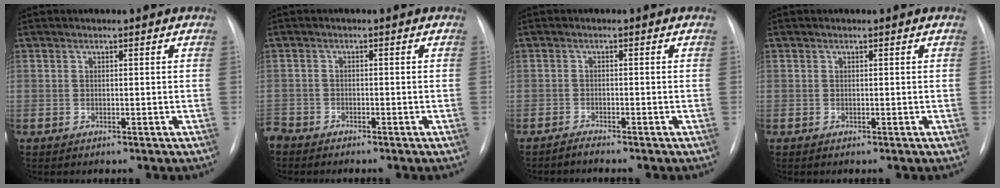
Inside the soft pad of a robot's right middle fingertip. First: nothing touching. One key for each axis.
{"total": 3.1, "fx": -2.9, "fy": 1.0, "fz": 0.3, "tx": -0.005, "ty": -0.006, "tz": -0.056}
{"total": 1.2, "fx": -1.1, "fy": -0.2, "fz": 0.0, "tx": -0.003, "ty": -0.005, "tz": -0.020}
{"total": 0.0}